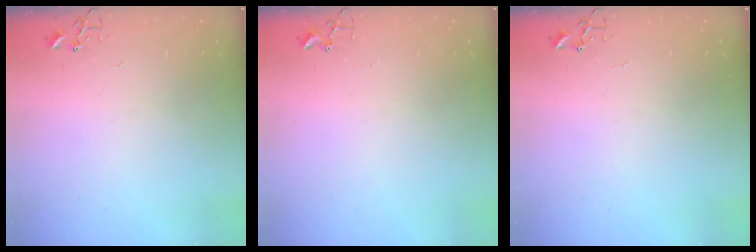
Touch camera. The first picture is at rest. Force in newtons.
{"total": 1.8, "press": 1.8, "slide": 0.2}
{"total": 0.0}